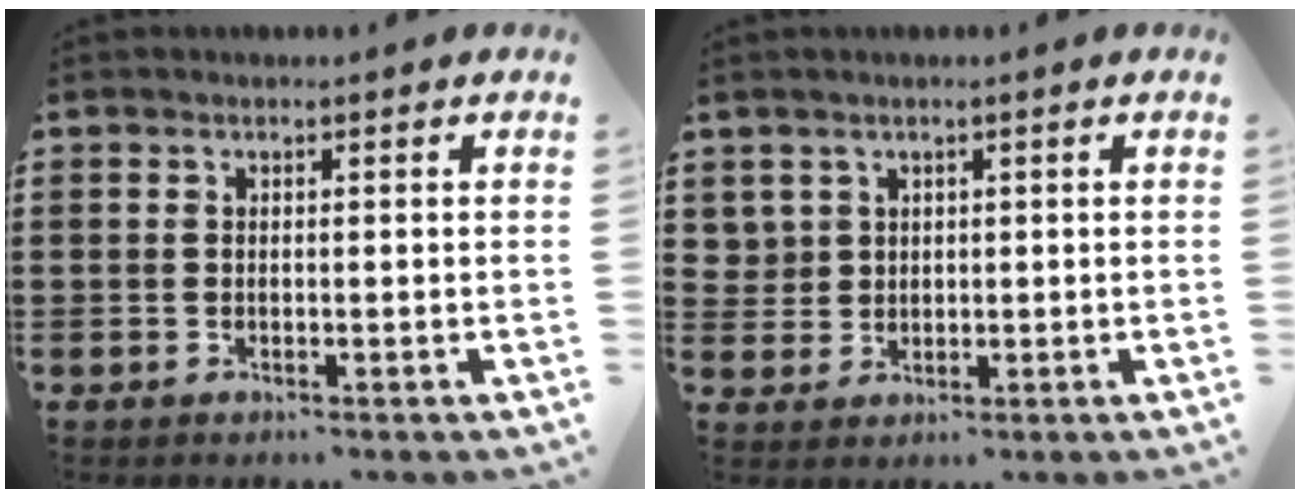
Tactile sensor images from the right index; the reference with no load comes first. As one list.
[{"total": 2.5, "force": [1.3, 2.2, 0.2], "torque": [-0.015, 0.009, 0.023]}]